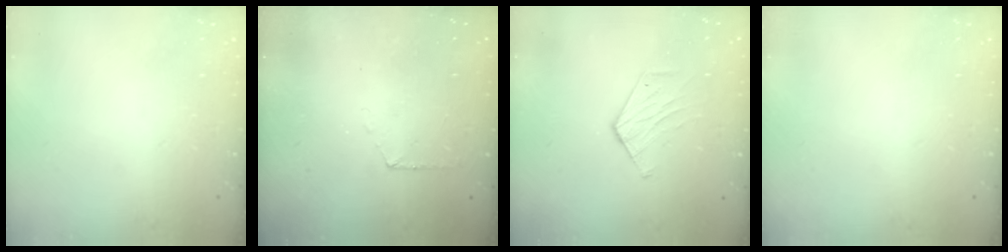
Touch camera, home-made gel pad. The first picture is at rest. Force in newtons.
{"total": 5.7, "press": 5.7, "slide": 0.6}
{"total": 6.3, "press": 6.3, "slide": 0.5}
{"total": 0.0}